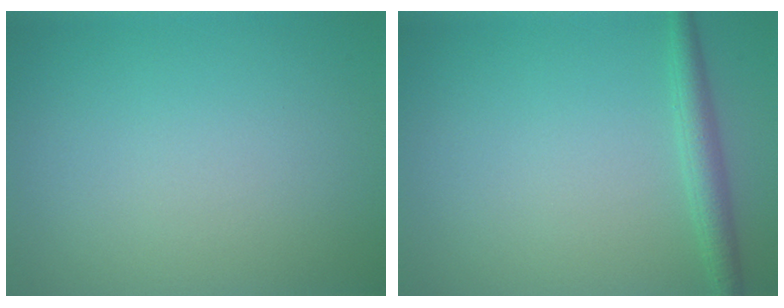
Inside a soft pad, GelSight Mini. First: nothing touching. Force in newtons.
{"total": 2.2, "press": 2.2, "slide": 0.1}